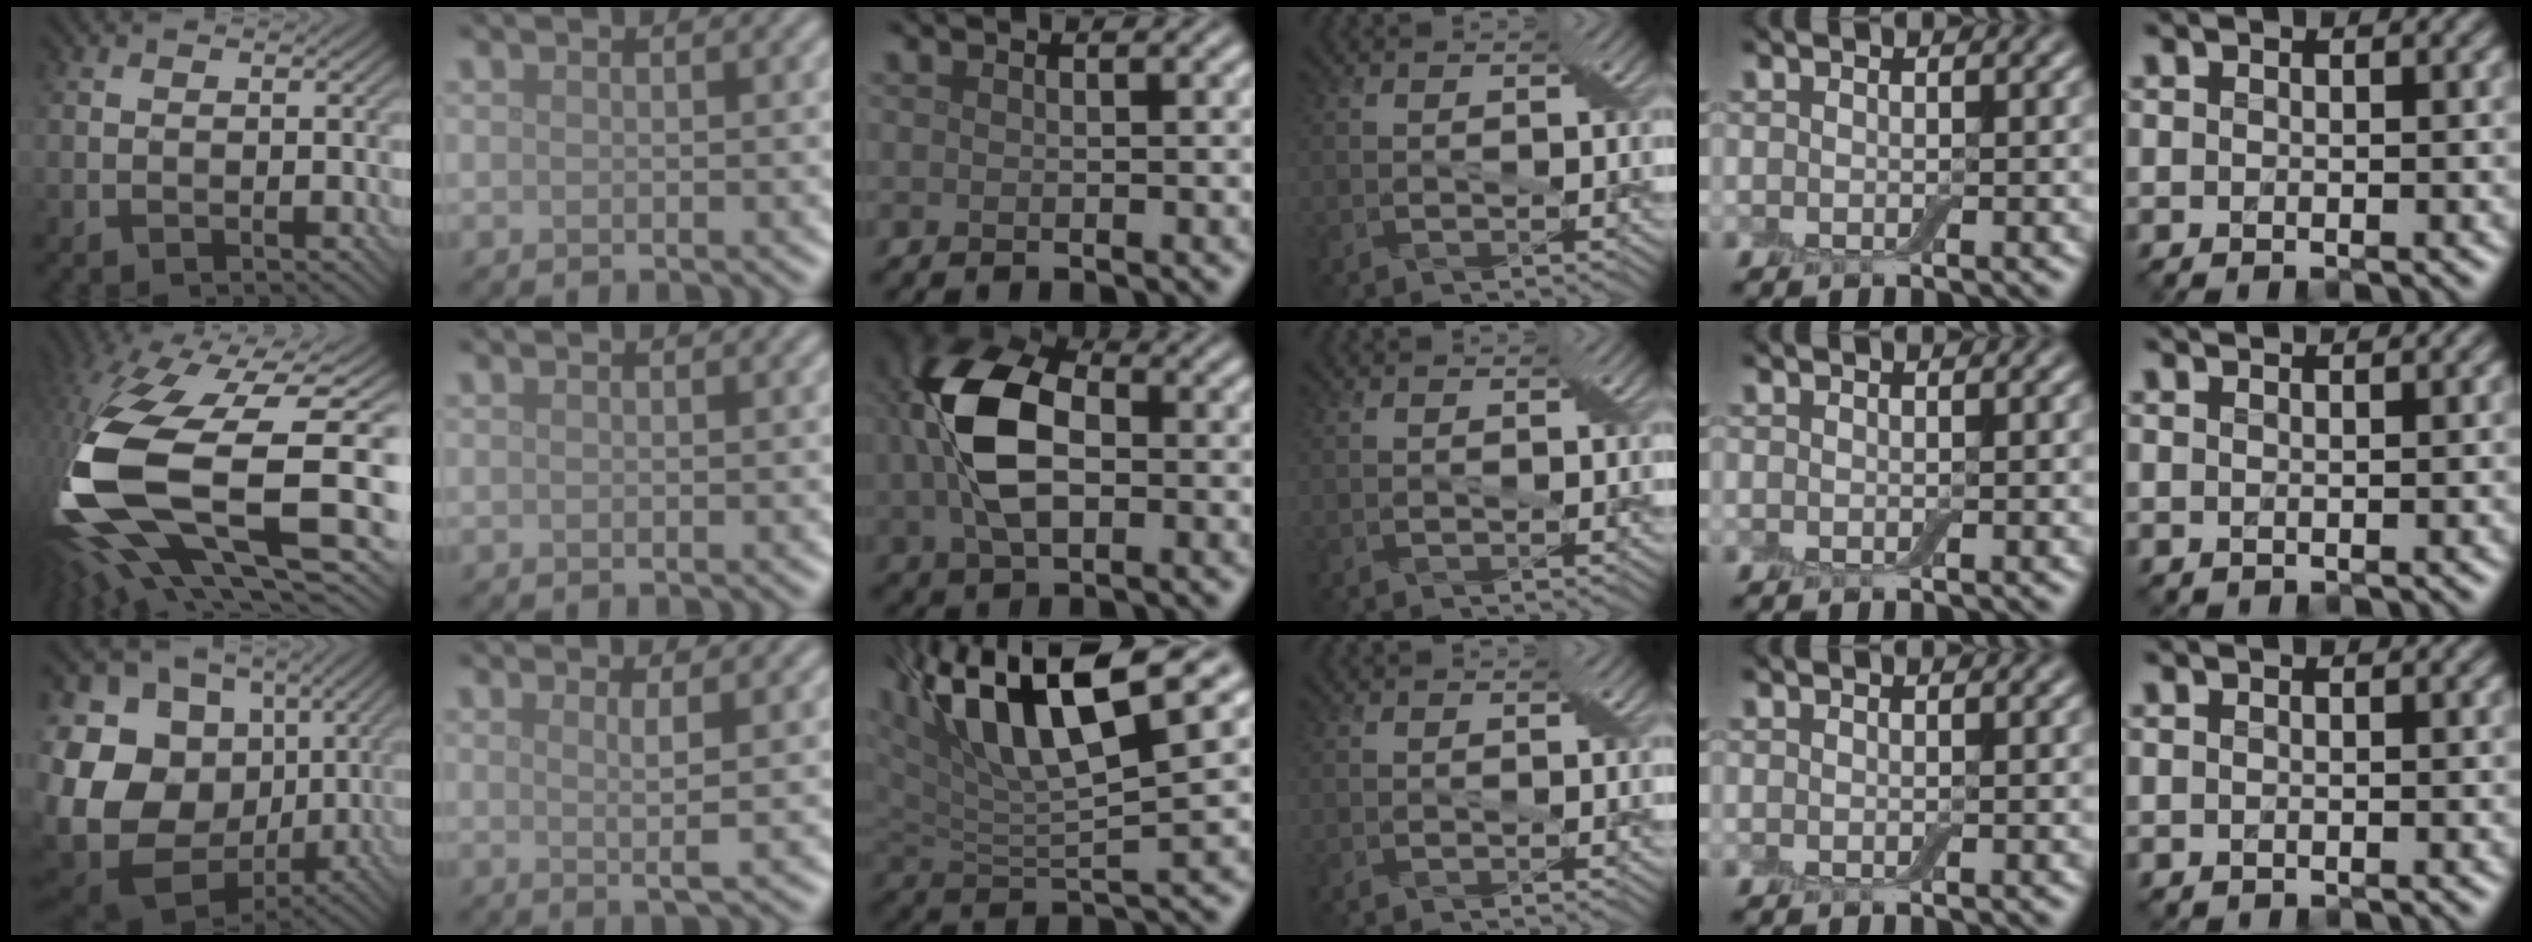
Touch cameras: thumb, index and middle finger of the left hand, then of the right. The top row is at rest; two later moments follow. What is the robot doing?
{"motion": "cut", "object": "aluminum foil"}